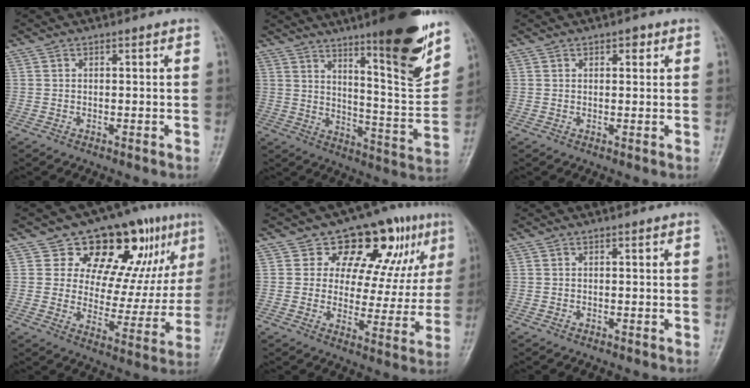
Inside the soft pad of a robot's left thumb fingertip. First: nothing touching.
{"total": 19.7, "force": [12.5, 3.4, 14.8], "torque": [-0.173, -0.076, 0.190]}
{"total": 1.9, "force": [1.0, 1.1, 1.1], "torque": [-0.004, -0.002, 0.012]}
{"total": 19.5, "force": [9.8, 10.3, 13.4], "torque": [-0.110, -0.029, 0.140]}
{"total": 16.5, "force": [8.3, 9.2, 10.9], "torque": [-0.076, -0.020, 0.114]}
{"total": 0.0}